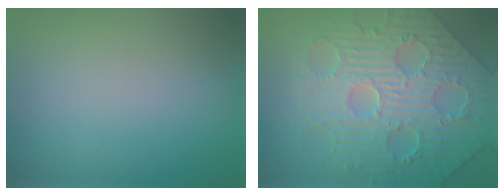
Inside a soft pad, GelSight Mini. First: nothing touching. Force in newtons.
{"total": 6.9, "press": 5.9, "slide": 3.6}